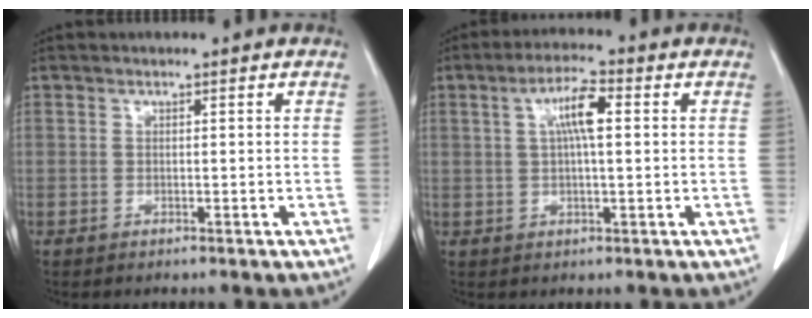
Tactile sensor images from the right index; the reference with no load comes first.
{"total": 6.0, "force": [1.4, 1.0, 5.8], "torque": [-0.108, 0.014, 0.025]}